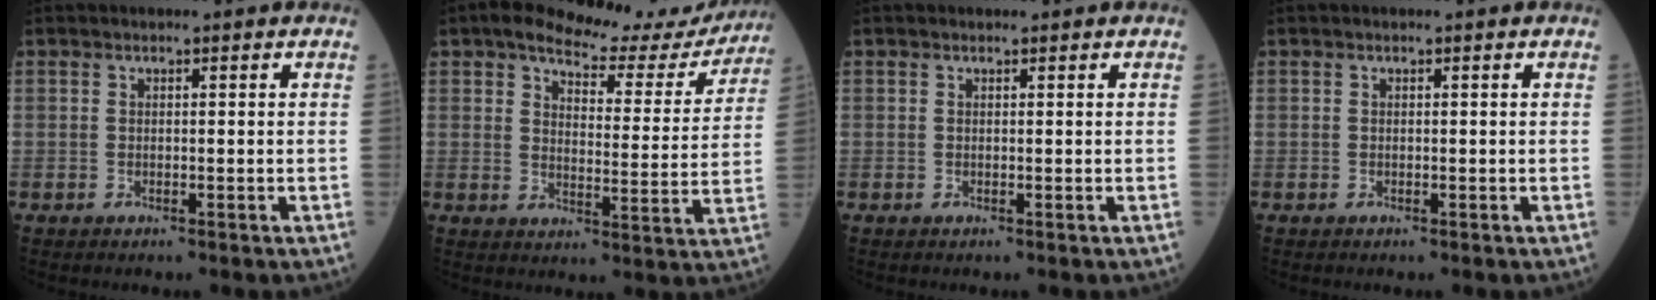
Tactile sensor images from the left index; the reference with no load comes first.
{"total": 15.6, "force": [14.1, 4.5, 4.9], "torque": [-0.053, -0.011, 0.166]}
{"total": 0.0}
{"total": 0.0}